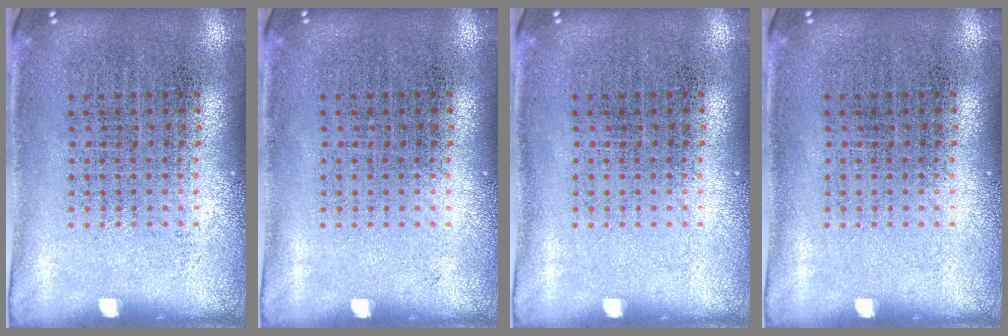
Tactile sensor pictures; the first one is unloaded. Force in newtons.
{"total": 0.0}
{"total": 0.0}
{"total": 0.0}